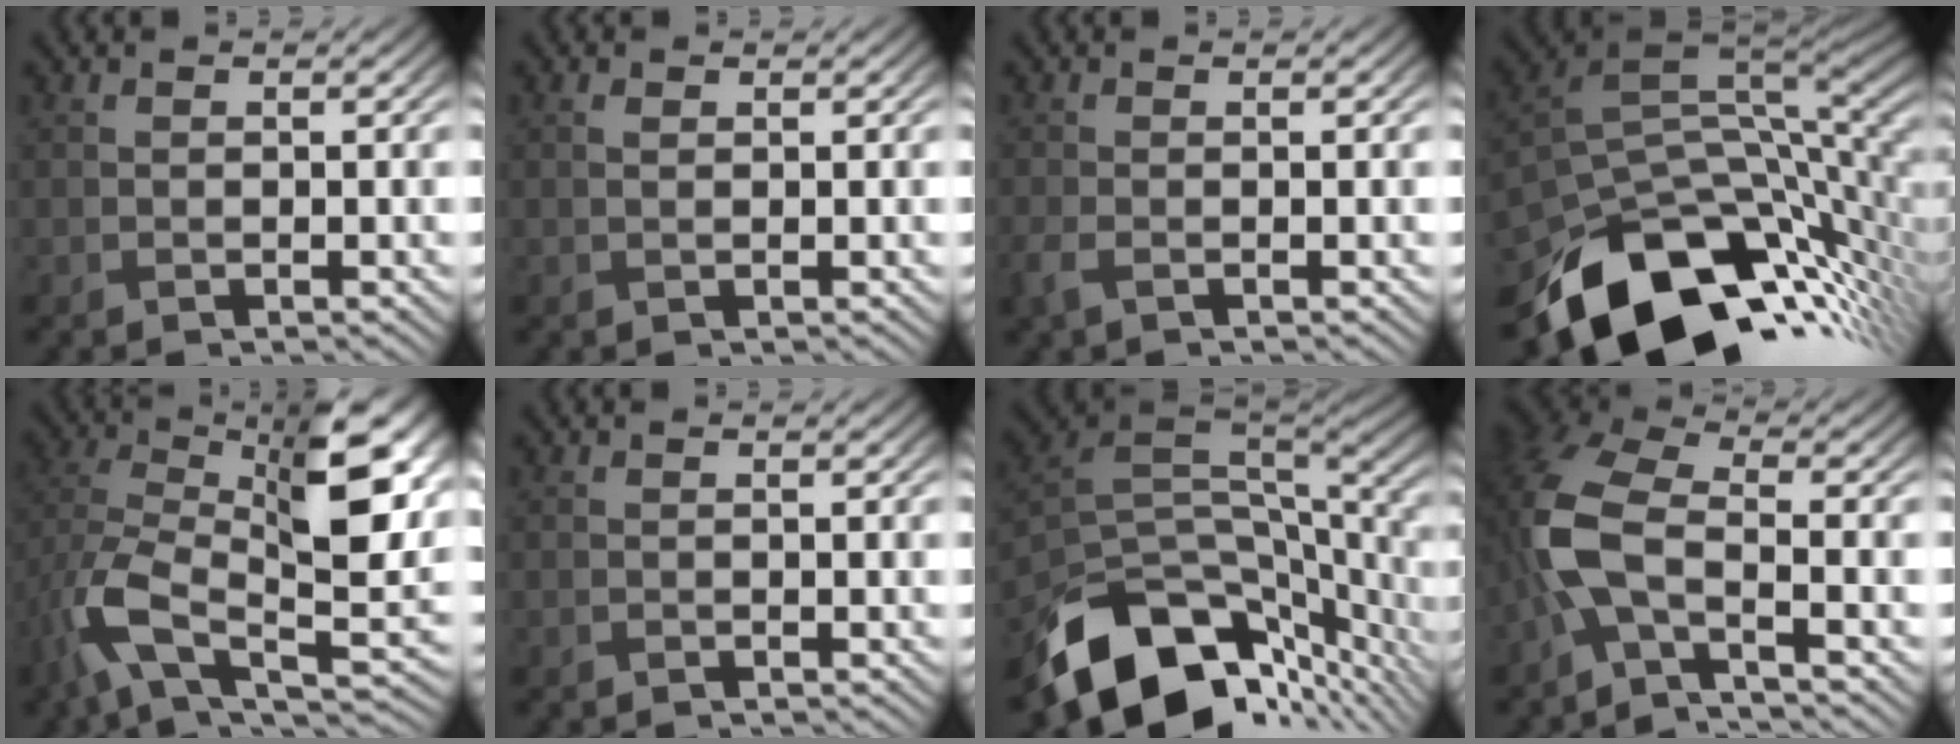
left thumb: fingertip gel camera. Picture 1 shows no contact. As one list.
[{"total": 0.7, "force": [0.4, 0.4, 0.4], "torque": [-0.010, -0.001, 0.007]}, {"total": 1.7, "force": [-0.9, 0.7, 1.3], "torque": [-0.040, -0.009, -0.023]}, {"total": 16.2, "force": [-8.0, 8.4, 11.2], "torque": [-0.219, -0.044, -0.123]}, {"total": 13.7, "force": [0.3, 6.7, 11.9], "torque": [-0.238, -0.024, 0.002]}, {"total": 0.0}, {"total": 15.8, "force": [-7.5, 8.2, 11.2], "torque": [-0.245, -0.038, -0.110]}, {"total": 8.2, "force": [-2.3, 3.5, 7.1], "torque": [-0.170, 0.008, -0.074]}]